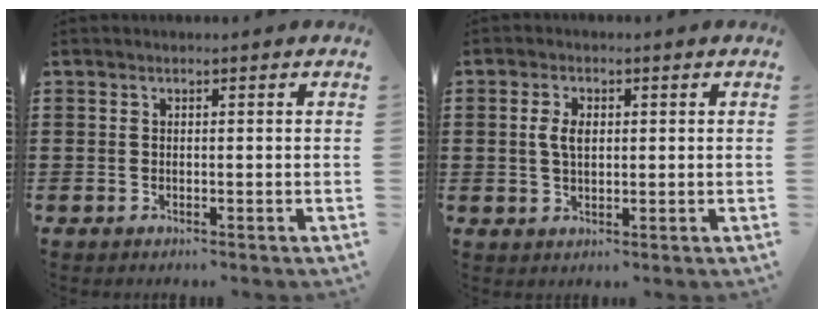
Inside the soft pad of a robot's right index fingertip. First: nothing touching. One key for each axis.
{"total": 3.4, "fx": 0.5, "fy": 1.9, "fz": 2.8, "tx": -0.058, "ty": 0.010, "tz": 0.006}